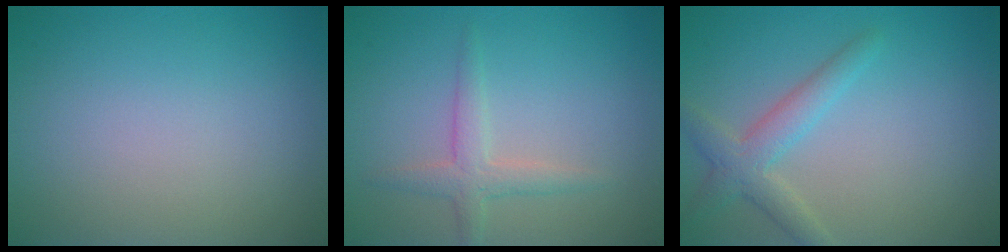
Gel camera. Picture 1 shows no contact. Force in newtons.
{"total": 2.1, "press": 2.1, "slide": 0.1}
{"total": 3.0, "press": 3.0, "slide": 0.1}